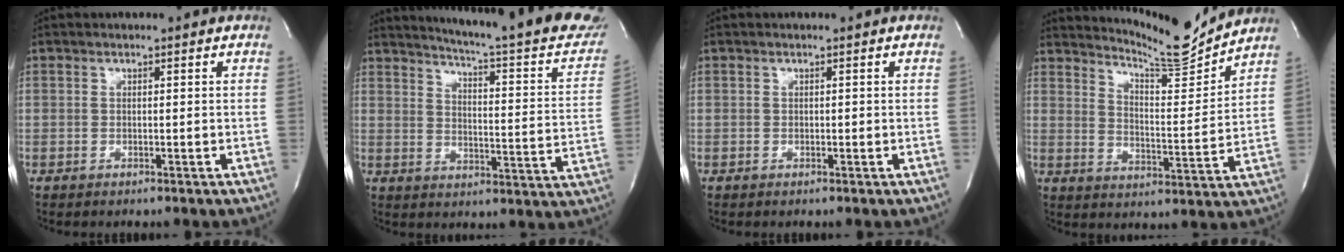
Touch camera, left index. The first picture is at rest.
{"total": 25.5, "force": [22.4, 1.6, 12.2], "torque": [-0.177, -0.083, 0.267]}
{"total": 0.0}
{"total": 10.5, "force": [10.4, -1.1, 1.1], "torque": [-0.032, -0.040, 0.161]}